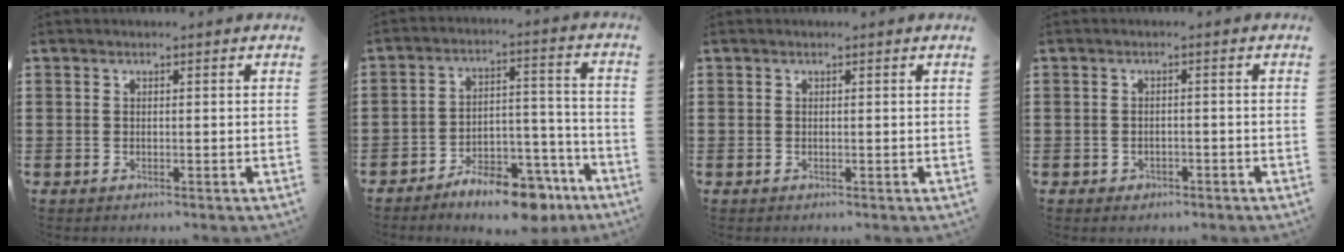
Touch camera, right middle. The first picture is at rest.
{"total": 9.4, "force": [-8.0, 2.6, 4.1], "torque": [-0.052, 0.039, -0.146]}
{"total": 0.0}
{"total": 1.1, "force": [-0.8, 0.7, 0.2], "torque": [-0.007, 0.001, -0.019]}